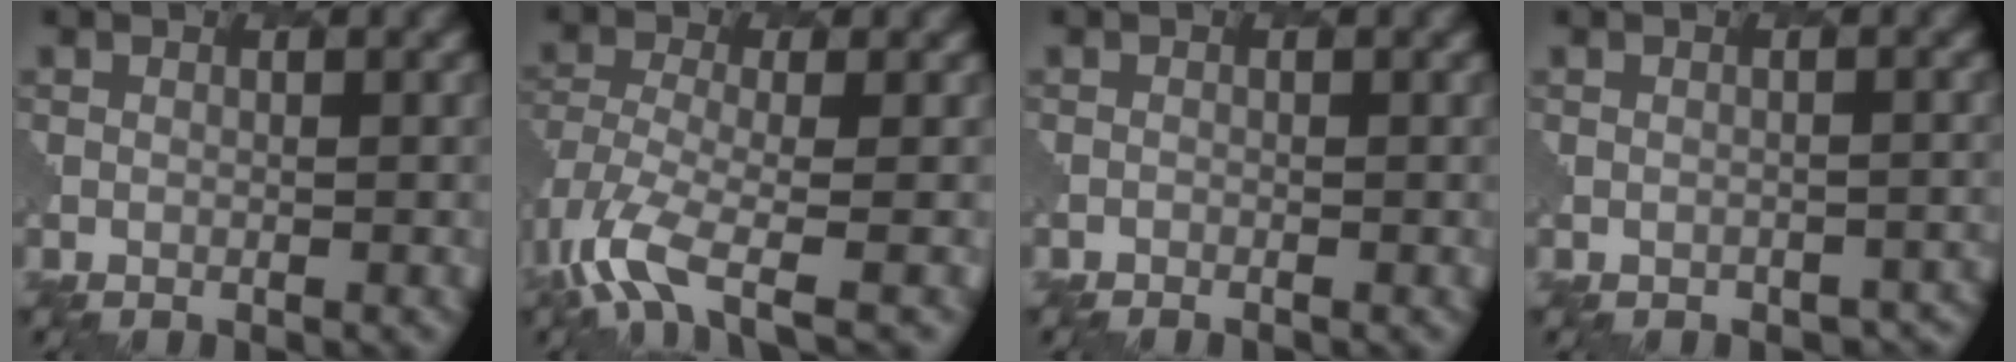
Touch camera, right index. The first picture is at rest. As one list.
[{"total": 6.9, "force": [-3.7, 2.7, 5.2], "torque": [-0.123, -0.012, -0.079]}, {"total": 0.9, "force": [-0.9, 0.0, -0.2], "torque": [0.002, -0.001, -0.011]}, {"total": 1.9, "force": [-1.7, 0.9, 0.1], "torque": [-0.006, -0.004, -0.007]}]